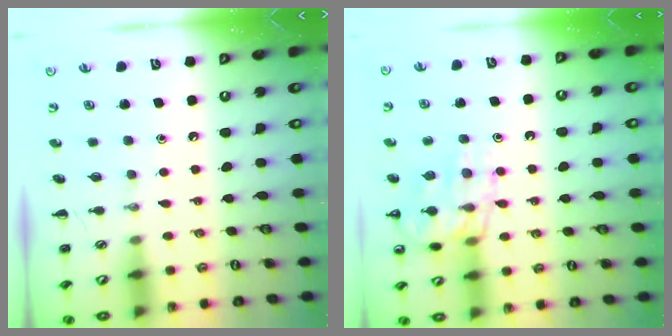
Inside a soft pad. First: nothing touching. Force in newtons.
{"total": 14.2, "press": 14.1, "slide": 2.0}